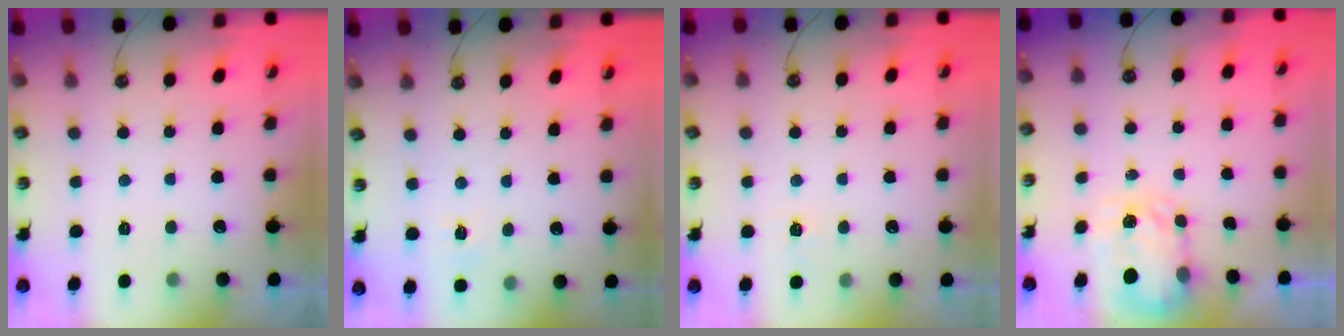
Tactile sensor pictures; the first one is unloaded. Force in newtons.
{"total": 5.0, "press": 5.0, "slide": 0.6}
{"total": 2.7, "press": 2.7, "slide": 0.4}
{"total": 3.8, "press": 3.8, "slide": 0.6}